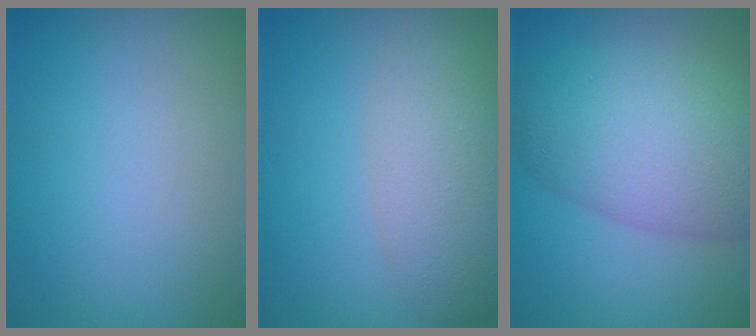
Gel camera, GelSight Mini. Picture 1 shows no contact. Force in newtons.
{"total": 5.0, "press": 5.0, "slide": 0.2}
{"total": 8.9, "press": 8.9, "slide": 0.4}